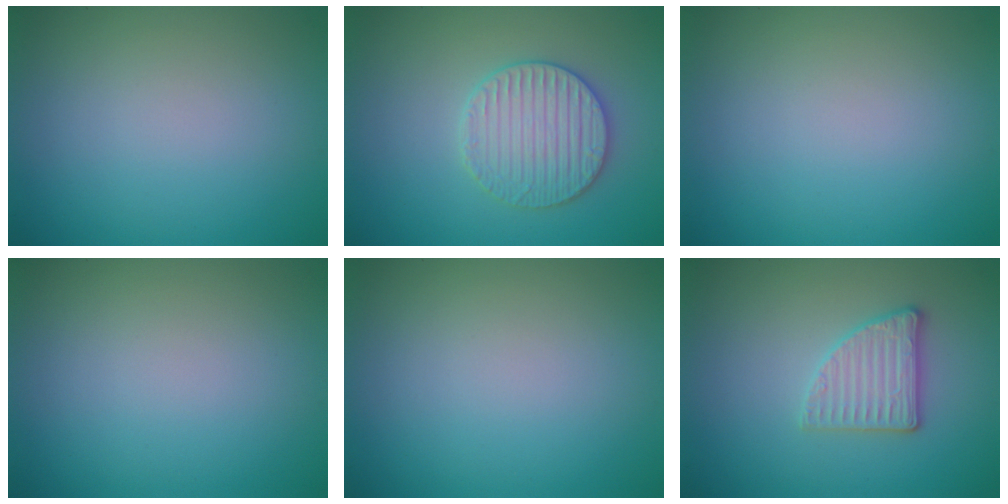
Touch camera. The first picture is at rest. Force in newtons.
{"total": 3.6, "press": 3.5, "slide": 0.9}
{"total": 0.0}
{"total": 0.0}
{"total": 0.0}
{"total": 2.8, "press": 2.7, "slide": 0.8}